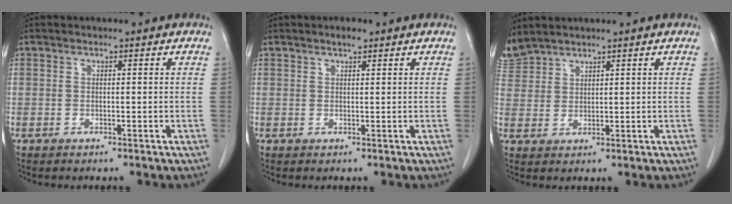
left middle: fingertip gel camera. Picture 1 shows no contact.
{"total": 1.4, "force": [1.1, 0.2, 0.8], "torque": [-0.019, 0.001, 0.019]}
{"total": 3.6, "force": [3.6, 0.4, 0.1], "torque": [-0.014, 0.015, 0.080]}